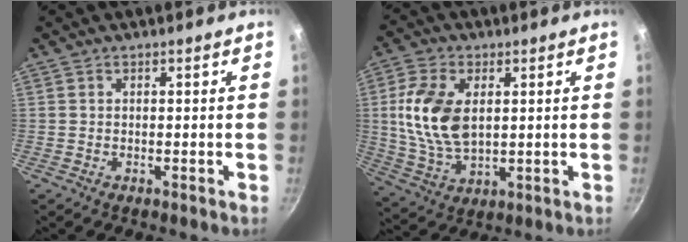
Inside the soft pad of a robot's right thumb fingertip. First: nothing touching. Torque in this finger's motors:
{"motor_torque": [-0.84, 1.12, 1.38, 0.26, 0.18]}